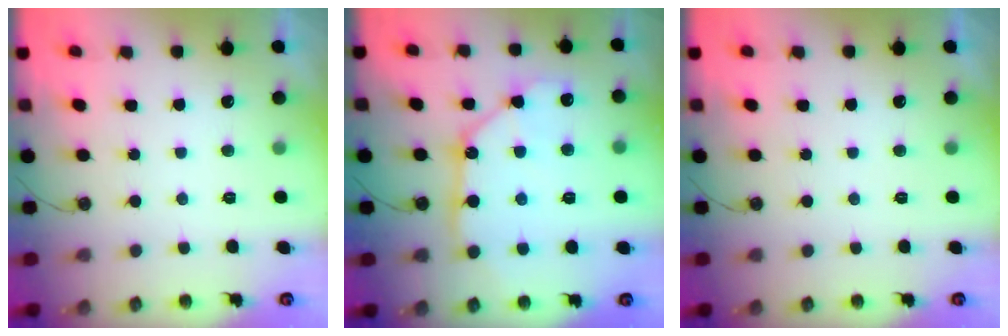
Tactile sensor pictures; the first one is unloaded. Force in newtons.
{"total": 11.7, "press": 11.6, "slide": 1.5}
{"total": 0.0}